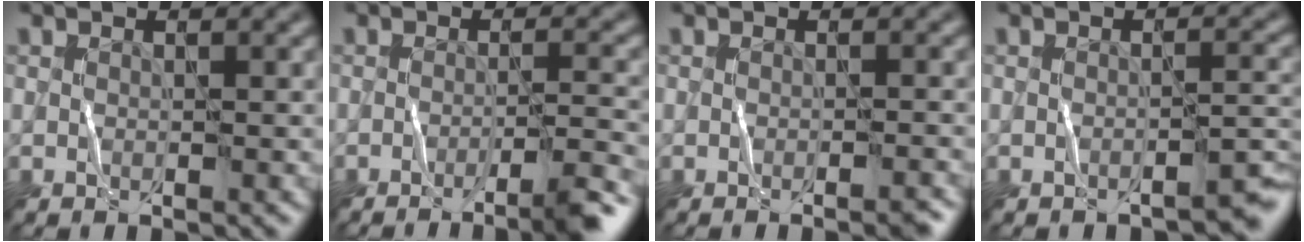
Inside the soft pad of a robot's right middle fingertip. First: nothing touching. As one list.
[{"total": 5.0, "force": [-2.9, 0.8, 4.0], "torque": [-0.051, 0.001, -0.050]}, {"total": 1.6, "force": [-1.0, 0.3, 1.2], "torque": [-0.007, -0.001, -0.017]}, {"total": 2.2, "force": [-1.9, 0.2, 1.1], "torque": [-0.010, 0.008, -0.032]}]